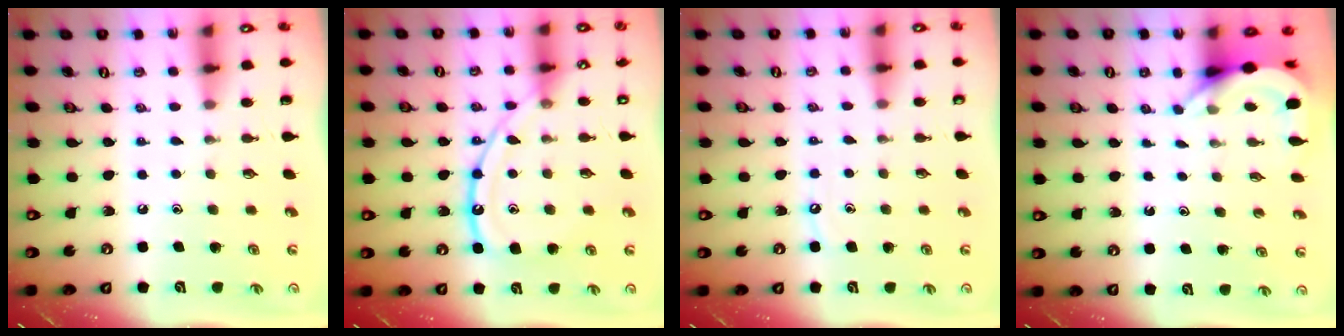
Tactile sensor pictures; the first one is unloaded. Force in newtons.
{"total": 13.7, "press": 13.6, "slide": 1.2}
{"total": 4.3, "press": 4.2, "slide": 0.6}
{"total": 4.8, "press": 4.8, "slide": 0.2}